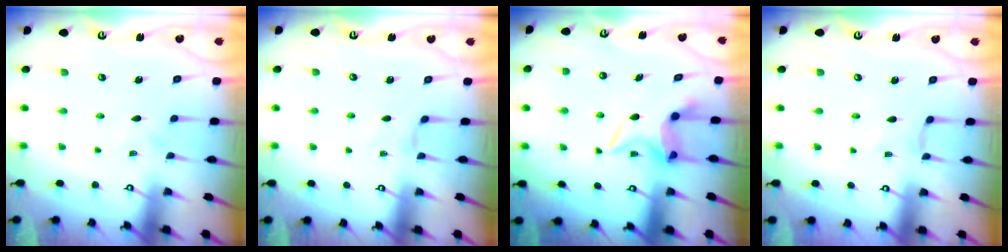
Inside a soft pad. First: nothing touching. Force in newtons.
{"total": 2.1, "press": 2.0, "slide": 0.5}
{"total": 6.9, "press": 6.9, "slide": 0.3}
{"total": 1.6, "press": 1.6, "slide": 0.1}